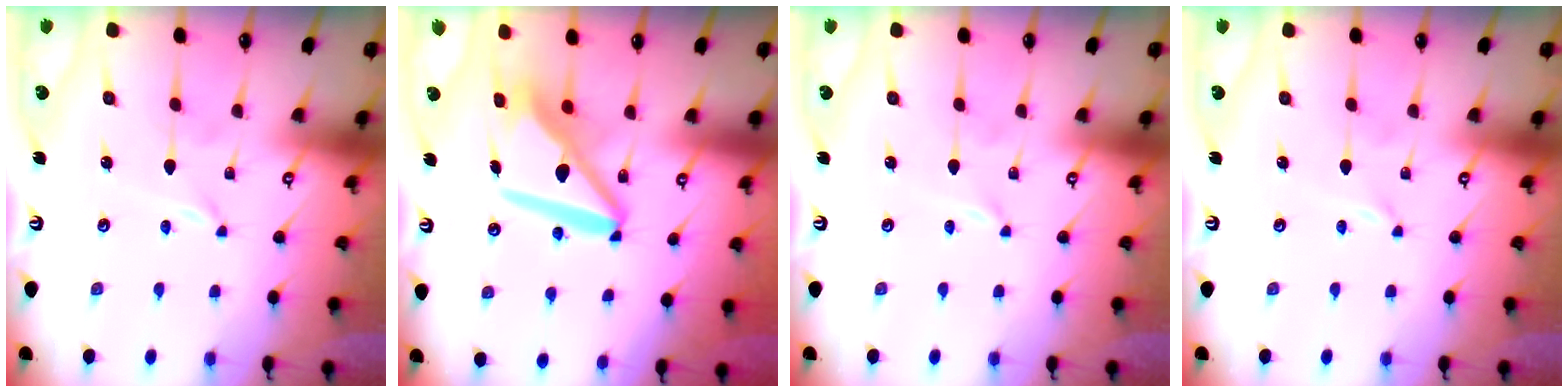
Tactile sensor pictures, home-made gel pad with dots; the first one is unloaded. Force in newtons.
{"total": 14.1, "press": 14.0, "slide": 1.6}
{"total": 0.0}
{"total": 0.0}